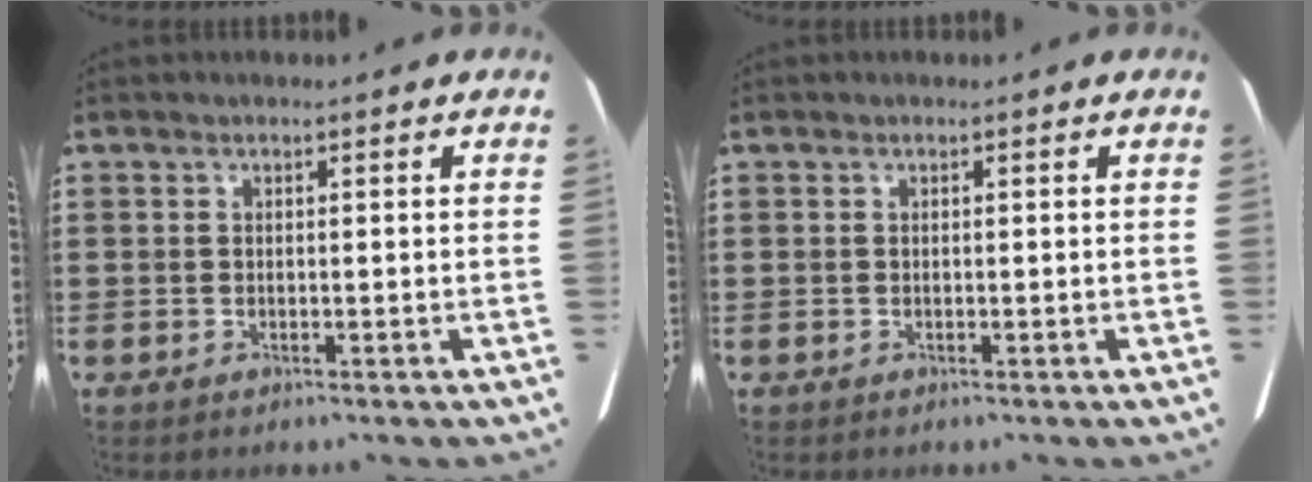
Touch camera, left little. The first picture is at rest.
{"total": 0.0}